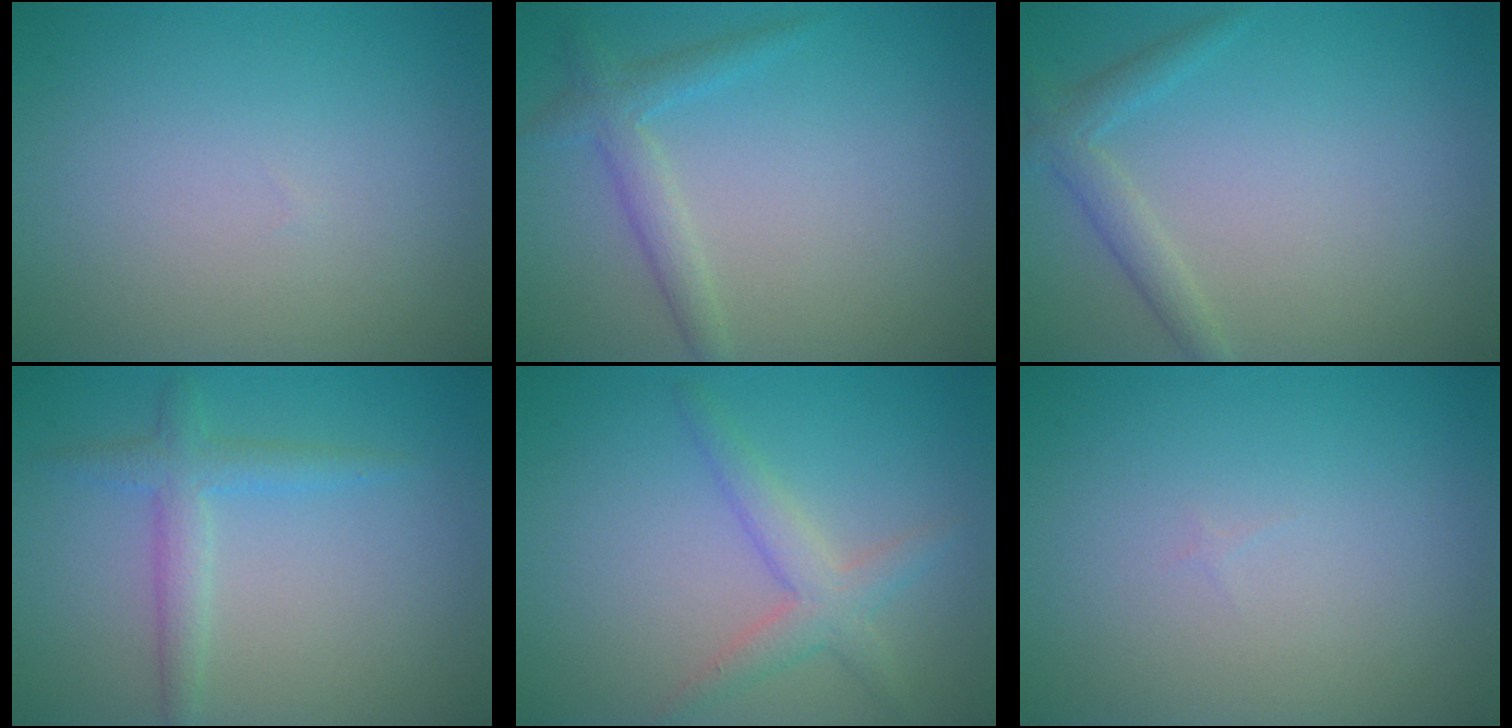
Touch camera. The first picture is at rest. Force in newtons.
{"total": 2.3, "press": 2.3, "slide": 0.1}
{"total": 2.0, "press": 2.0, "slide": 0.1}
{"total": 2.5, "press": 2.5, "slide": 0.1}
{"total": 2.7, "press": 2.7, "slide": 0.1}
{"total": 0.0}